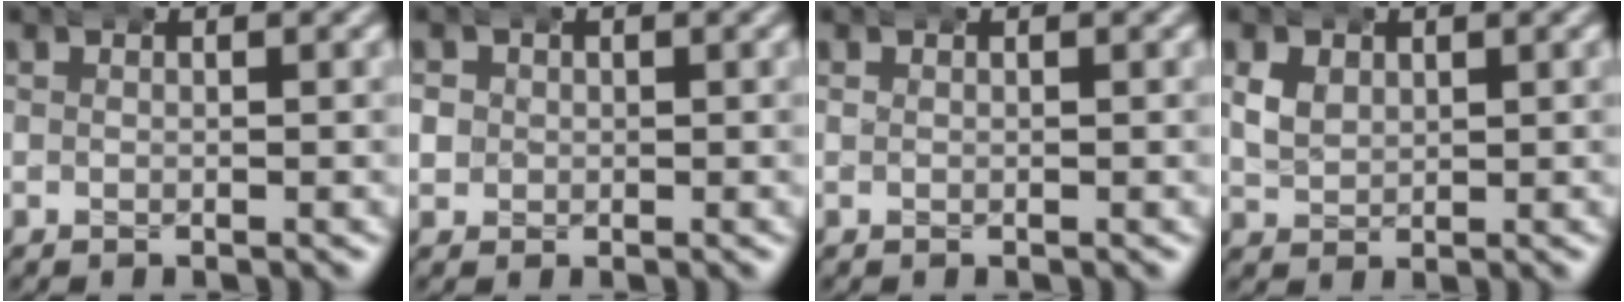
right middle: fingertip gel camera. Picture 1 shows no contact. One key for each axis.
{"total": 1.4, "fx": 0.3, "fy": 1.4, "fz": 0.0, "tx": -0.009, "ty": -0.002, "tz": 0.006}
{"total": 0.6, "fx": 0.1, "fy": -0.5, "fz": -0.4, "tx": 0.010, "ty": -0.001, "tz": 0.003}
{"total": 2.0, "fx": 0.8, "fy": 1.8, "fz": 0.5, "tx": -0.016, "ty": -0.006, "tz": 0.020}